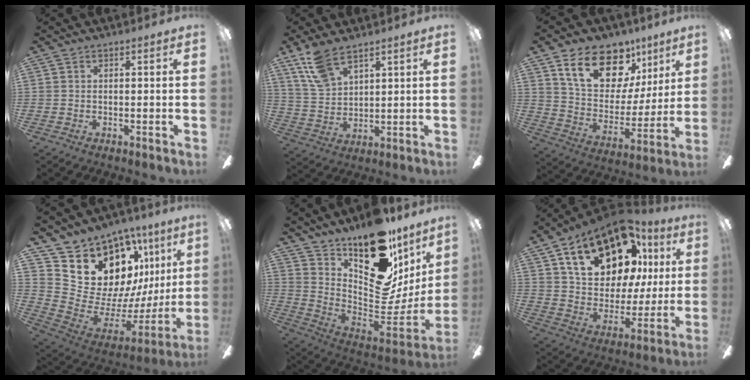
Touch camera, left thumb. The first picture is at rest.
{"total": 9.7, "force": [7.4, 3.9, 5.1], "torque": [-0.118, -0.024, 0.143]}
{"total": 20.0, "force": [11.8, 12.4, 10.4], "torque": [-0.165, -0.058, 0.212]}
{"total": 17.5, "force": [11.1, 11.6, 7.1], "torque": [-0.109, -0.097, 0.232]}
{"total": 21.4, "force": [12.8, 10.5, 13.5], "torque": [-0.156, -0.114, 0.227]}
{"total": 22.9, "force": [12.9, 12.7, 14.1], "torque": [-0.243, -0.062, 0.225]}